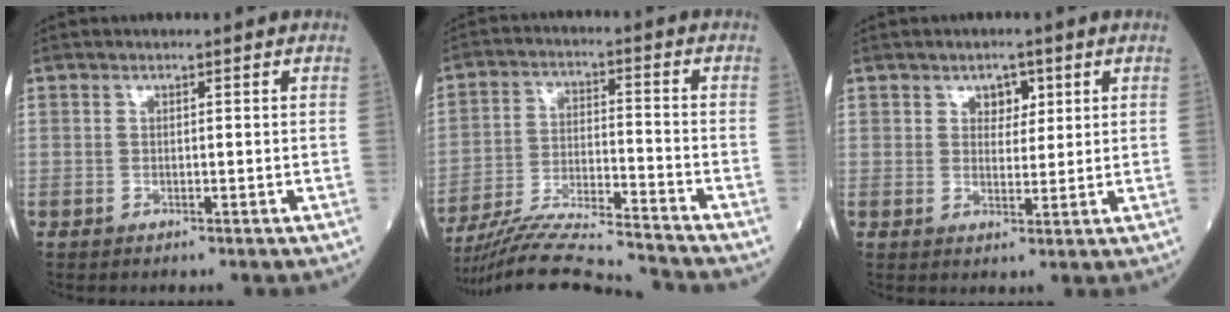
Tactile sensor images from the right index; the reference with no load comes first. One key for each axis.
{"total": 15.1, "fx": -14.3, "fy": -1.2, "fz": 4.6, "tx": -0.087, "ty": -0.007, "tz": -0.243}
{"total": 3.0, "fx": 1.5, "fy": 2.0, "fz": 1.7, "tx": -0.018, "ty": 0.002, "tz": 0.022}